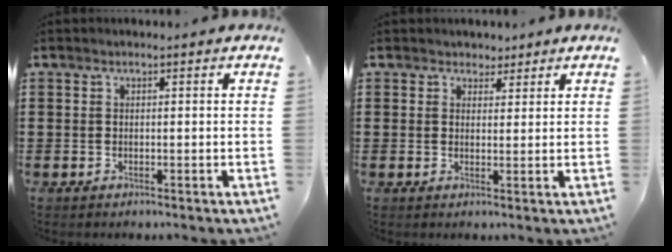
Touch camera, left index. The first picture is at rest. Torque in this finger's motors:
{"motor_torque": [0.24, -0.21, 0.02, 0.01]}